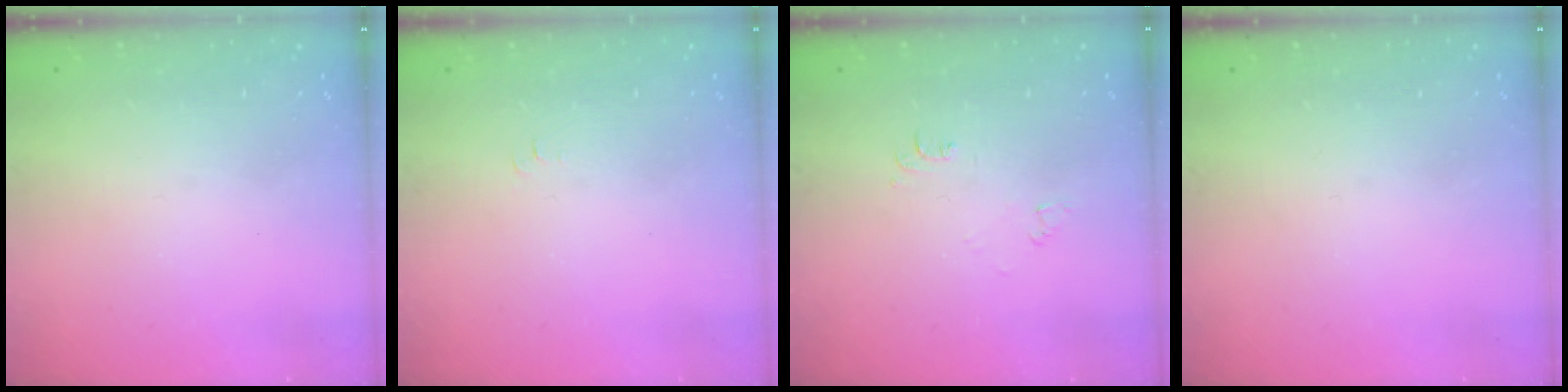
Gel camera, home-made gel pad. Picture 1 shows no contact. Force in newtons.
{"total": 4.3, "press": 4.2, "slide": 0.6}
{"total": 3.5, "press": 3.4, "slide": 0.5}
{"total": 0.0}